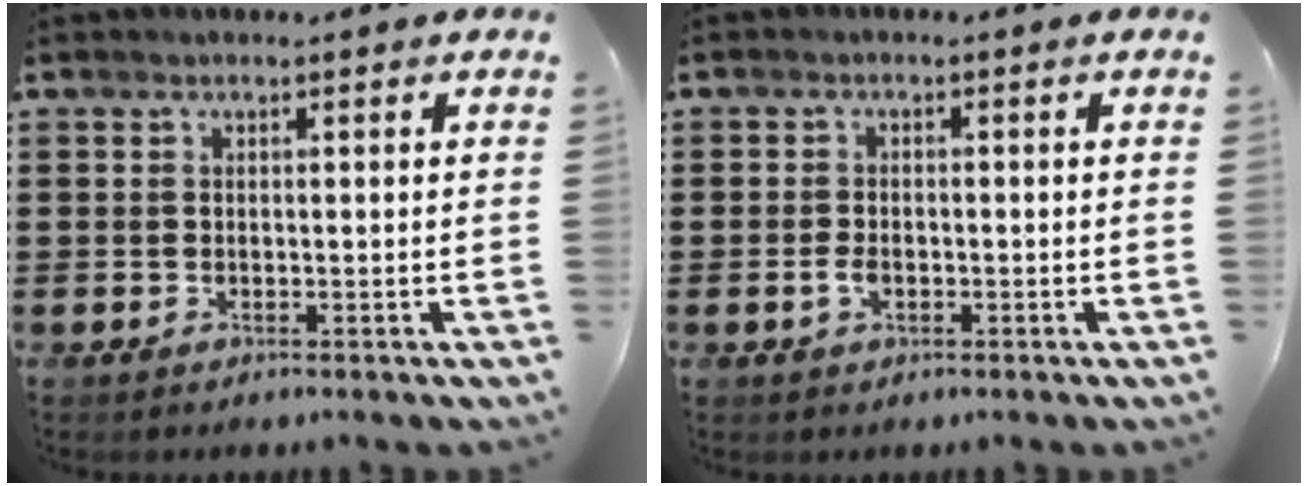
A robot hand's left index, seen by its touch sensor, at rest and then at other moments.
{"total": 2.0, "force": [-0.6, 1.1, 1.6], "torque": [-0.046, -0.005, -0.015]}